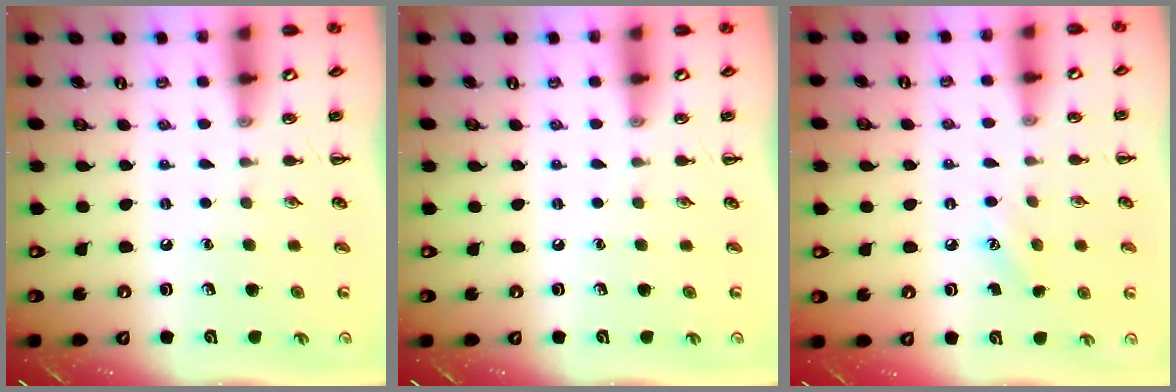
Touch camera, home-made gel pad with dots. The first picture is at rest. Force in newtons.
{"total": 0.0}
{"total": 6.3, "press": 6.1, "slide": 1.7}